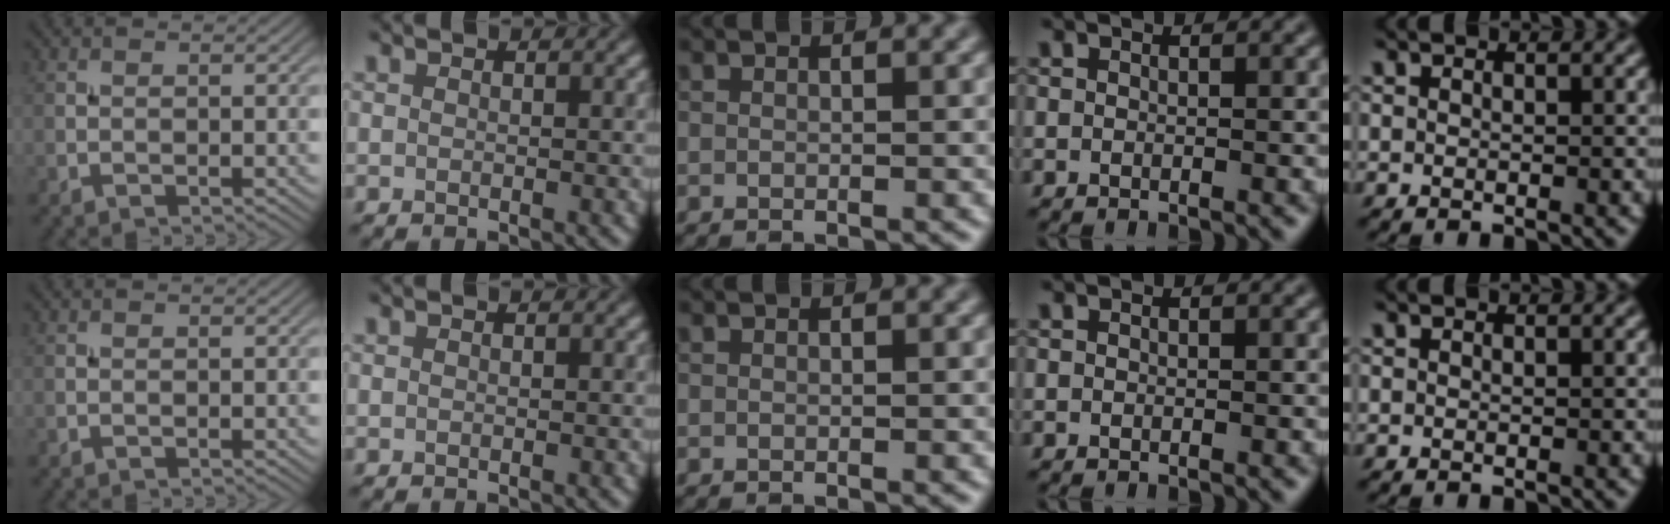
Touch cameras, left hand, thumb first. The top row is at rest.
{}